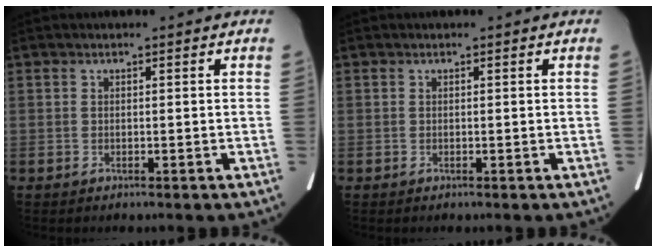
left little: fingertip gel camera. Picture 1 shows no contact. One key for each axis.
{"total": 0.0}